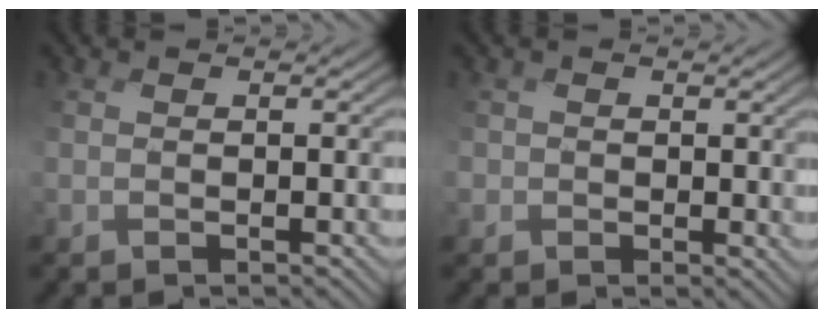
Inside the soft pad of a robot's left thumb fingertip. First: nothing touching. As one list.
[{"total": 1.1, "force": [0.3, 0.9, -0.6], "torque": [0.008, 0.001, -0.001]}]